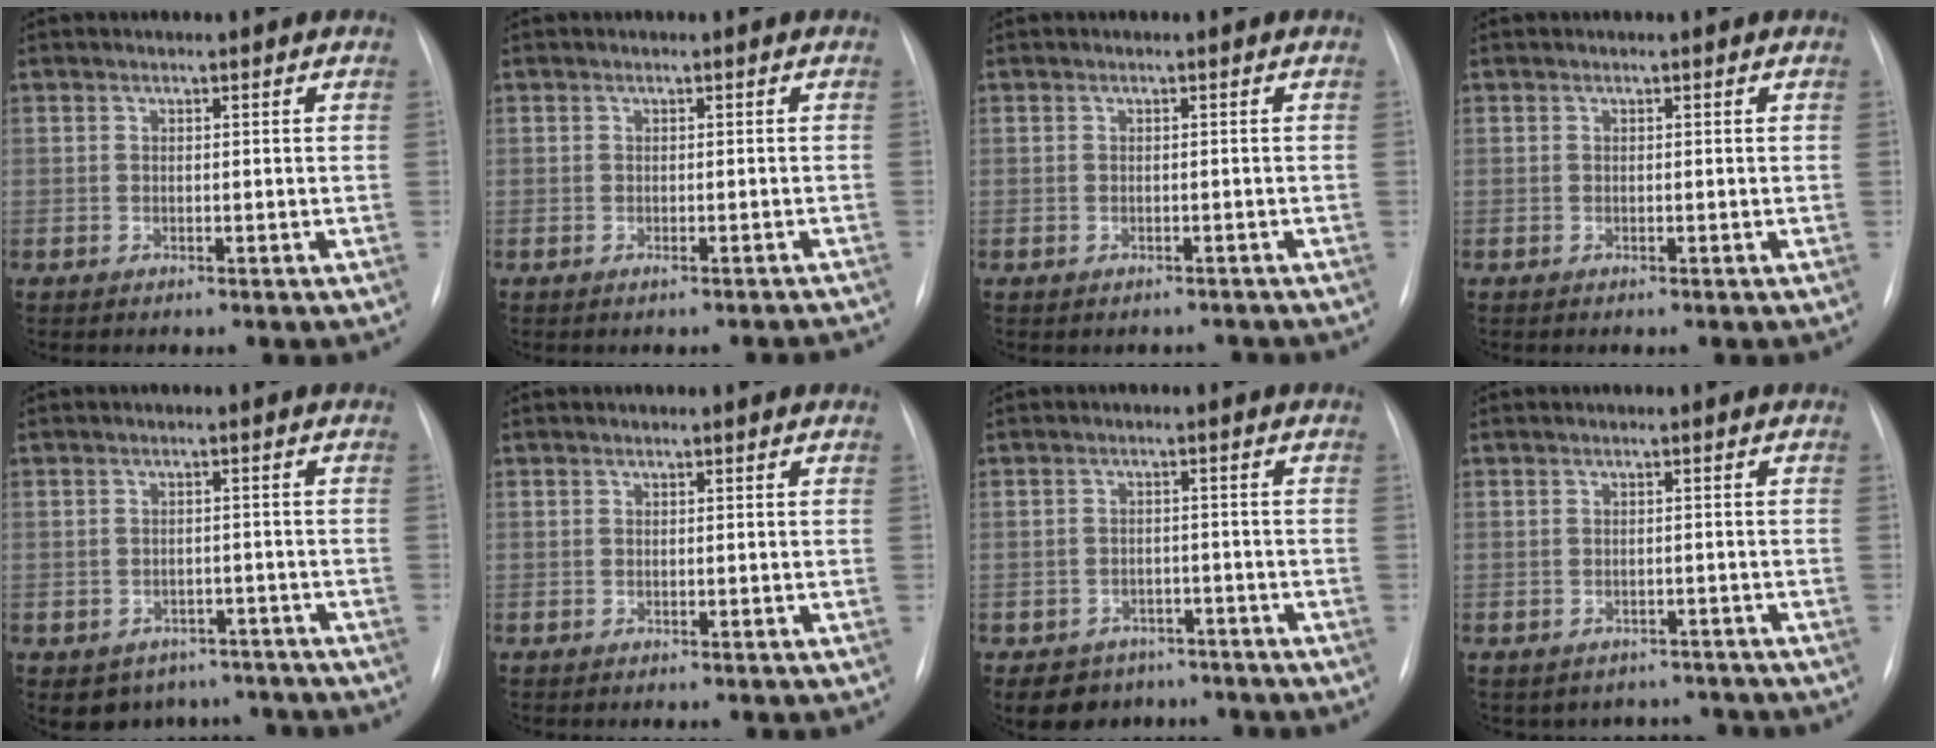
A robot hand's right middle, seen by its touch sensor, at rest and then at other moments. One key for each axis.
{"total": 3.3, "fx": -3.1, "fy": 0.2, "fz": 1.1, "tx": -0.003, "ty": 0.000, "tz": -0.037}
{"total": 1.6, "fx": -1.4, "fy": 0.8, "fz": 0.1, "tx": -0.001, "ty": 0.003, "tz": -0.017}
{"total": 0.0}
{"total": 6.9, "fx": -5.3, "fy": 4.4, "fz": 0.6, "tx": 0.002, "ty": 0.018, "tz": -0.062}
{"total": 0.0}
{"total": 6.6, "fx": -5.0, "fy": 4.3, "fz": 0.6, "tx": -0.007, "ty": 0.015, "tz": -0.067}
{"total": 5.5, "fx": -4.8, "fy": 2.8, "fz": -0.2, "tx": 0.013, "ty": 0.023, "tz": -0.052}